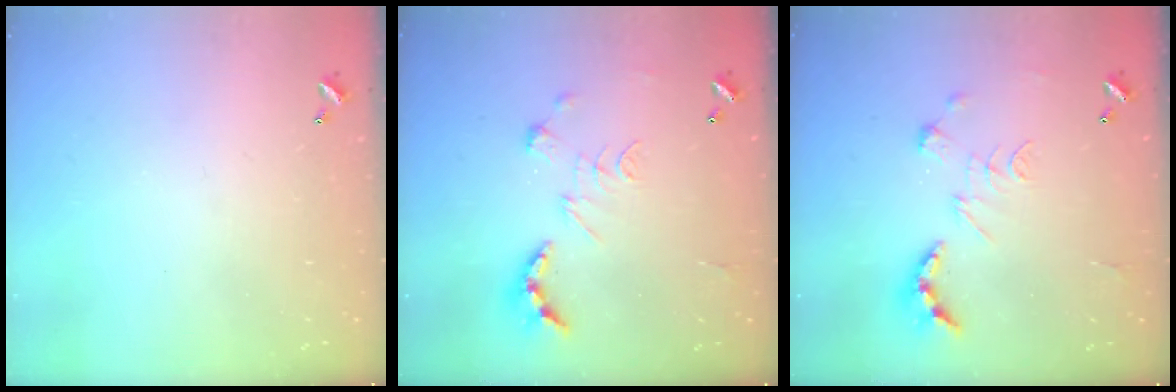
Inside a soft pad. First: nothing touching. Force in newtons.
{"total": 2.5, "press": 2.0, "slide": 1.5}
{"total": 2.5, "press": 2.0, "slide": 1.5}